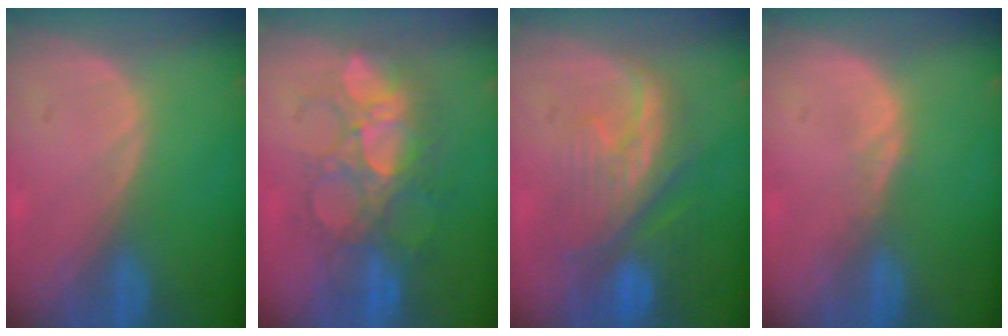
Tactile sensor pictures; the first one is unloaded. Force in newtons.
{"total": 8.7, "press": 8.6, "slide": 1.5}
{"total": 9.8, "press": 9.0, "slide": 4.1}
{"total": 1.0, "press": 1.0, "slide": 0.1}